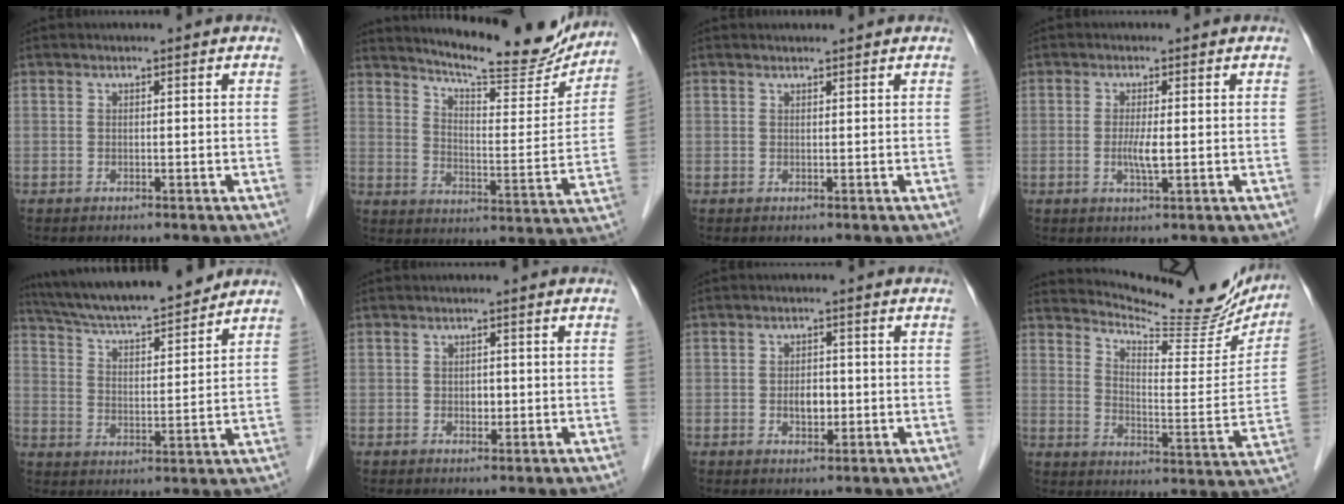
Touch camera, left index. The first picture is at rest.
{"total": 18.5, "force": [17.1, 2.2, 6.5], "torque": [-0.098, -0.046, 0.228]}
{"total": 0.9, "force": [0.9, 0.1, 0.1], "torque": [-0.008, 0.008, 0.018]}
{"total": 2.6, "force": [-0.2, 0.3, 2.6], "torque": [-0.055, -0.005, -0.004]}
{"total": 16.1, "force": [14.6, 1.5, 6.7], "torque": [-0.117, 0.015, 0.238]}
{"total": 1.3, "force": [-0.1, 0.9, 0.8], "torque": [-0.013, 0.001, 0.000]}
{"total": 2.9, "force": [-0.5, 1.7, 2.2], "torque": [-0.035, 0.002, -0.005]}
{"total": 18.4, "force": [17.3, 3.2, 5.2], "torque": [-0.075, -0.053, 0.222]}